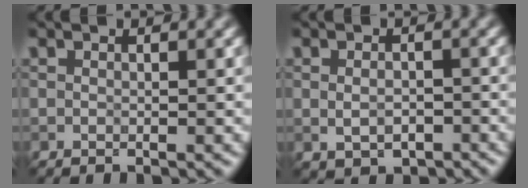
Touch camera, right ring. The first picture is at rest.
{"total": 2.7, "force": [-0.8, 1.8, 1.9], "torque": [-0.032, -0.005, -0.010]}